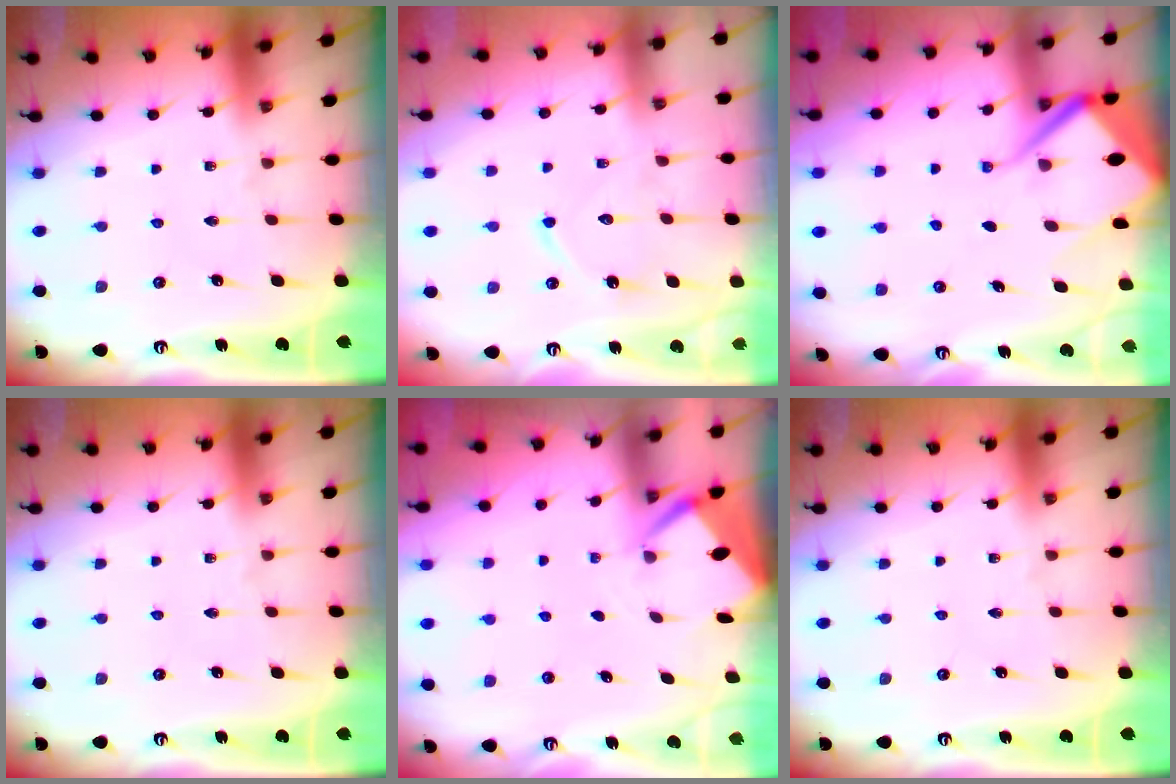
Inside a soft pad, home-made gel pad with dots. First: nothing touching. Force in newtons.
{"total": 9.1, "press": 9.1, "slide": 0.6}
{"total": 8.2, "press": 8.2, "slide": 0.9}
{"total": 0.0}
{"total": 2.8, "press": 2.7, "slide": 0.3}
{"total": 0.0}